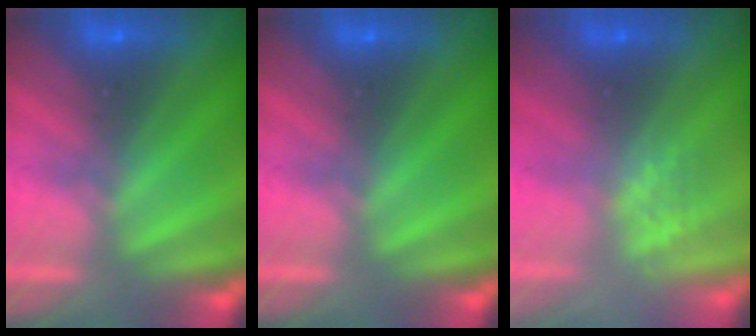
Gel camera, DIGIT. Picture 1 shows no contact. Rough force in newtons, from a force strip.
{"total": 0.0}
{"total": 2.8}